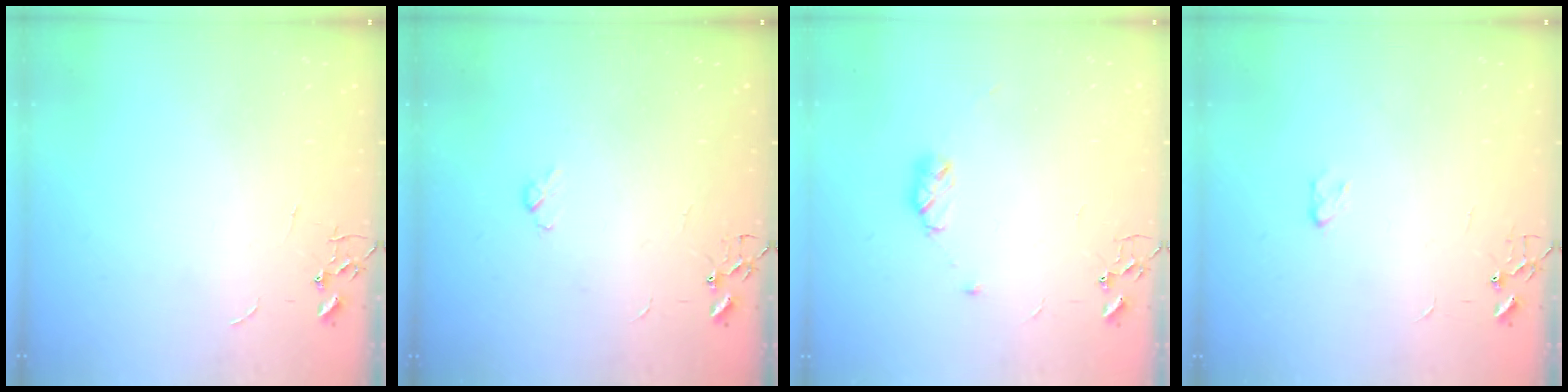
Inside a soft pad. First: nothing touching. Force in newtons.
{"total": 3.3, "press": 3.3, "slide": 0.6}
{"total": 6.6, "press": 6.5, "slide": 0.7}
{"total": 2.9, "press": 2.9, "slide": 0.4}